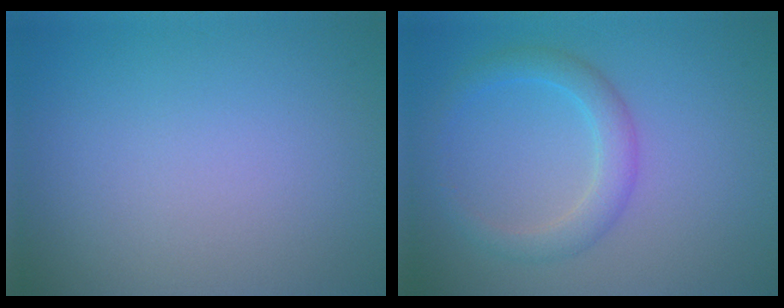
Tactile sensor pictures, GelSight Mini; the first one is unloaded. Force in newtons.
{"total": 2.8, "press": 2.8, "slide": 0.0}